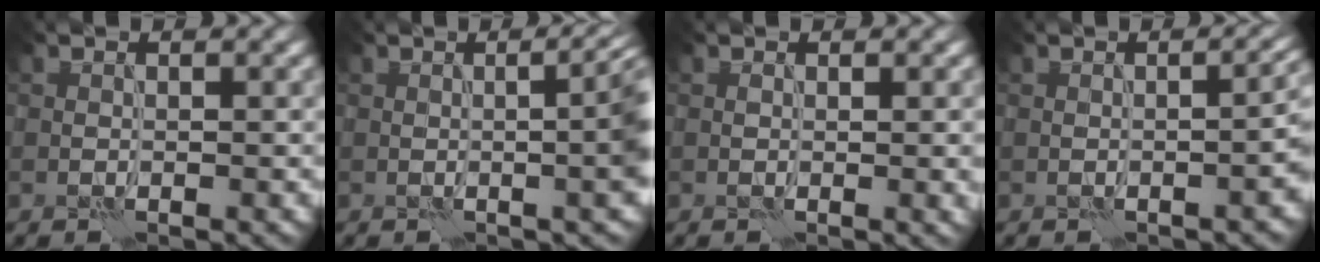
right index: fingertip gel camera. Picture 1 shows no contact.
{"total": 7.3, "force": [0.3, 3.0, 6.7], "torque": [-0.036, 0.023, 0.000]}
{"total": 1.6, "force": [0.2, 0.4, 1.5], "torque": [-0.020, -0.002, 0.002]}
{"total": 4.6, "force": [-0.6, 2.1, 4.1], "torque": [-0.024, 0.007, -0.001]}